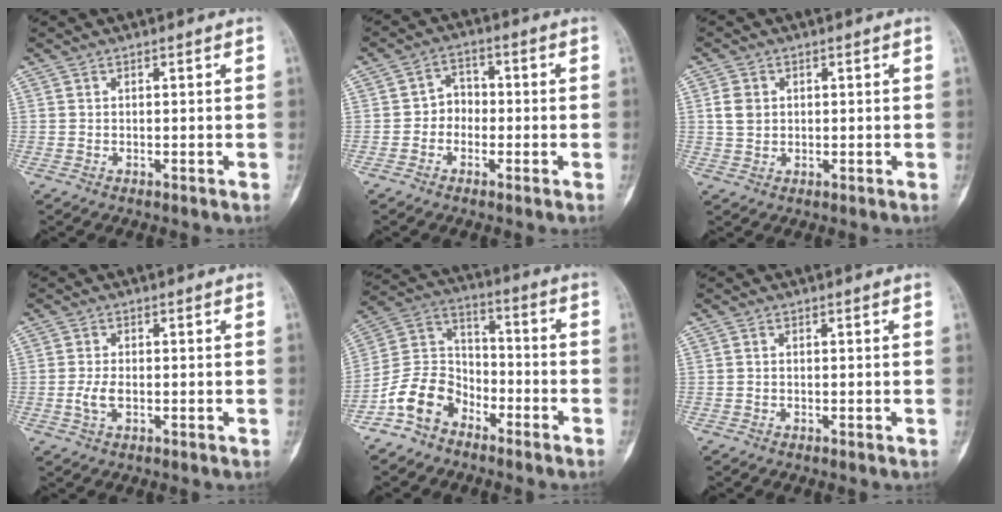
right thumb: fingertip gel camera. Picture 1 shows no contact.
{"total": 4.6, "force": [-1.2, 4.0, 2.2], "torque": [-0.009, 0.021, -0.032]}
{"total": 3.5, "force": [0.7, 2.9, 1.9], "torque": [-0.028, 0.002, 0.014]}
{"total": 2.9, "force": [-0.6, 1.5, 2.4], "torque": [-0.057, 0.003, -0.012]}
{"total": 10.8, "force": [-7.1, 7.0, 4.2], "torque": [-0.069, 0.071, -0.147]}
{"total": 0.0}